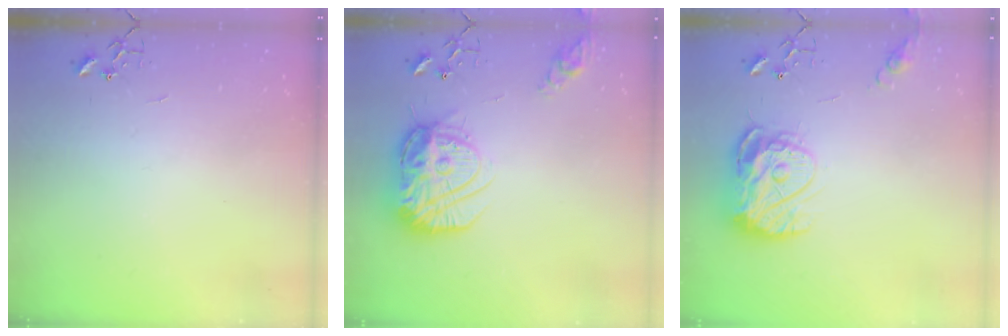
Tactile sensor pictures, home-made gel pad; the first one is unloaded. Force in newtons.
{"total": 19.4, "press": 19.3, "slide": 1.7}
{"total": 14.4, "press": 14.4, "slide": 1.3}